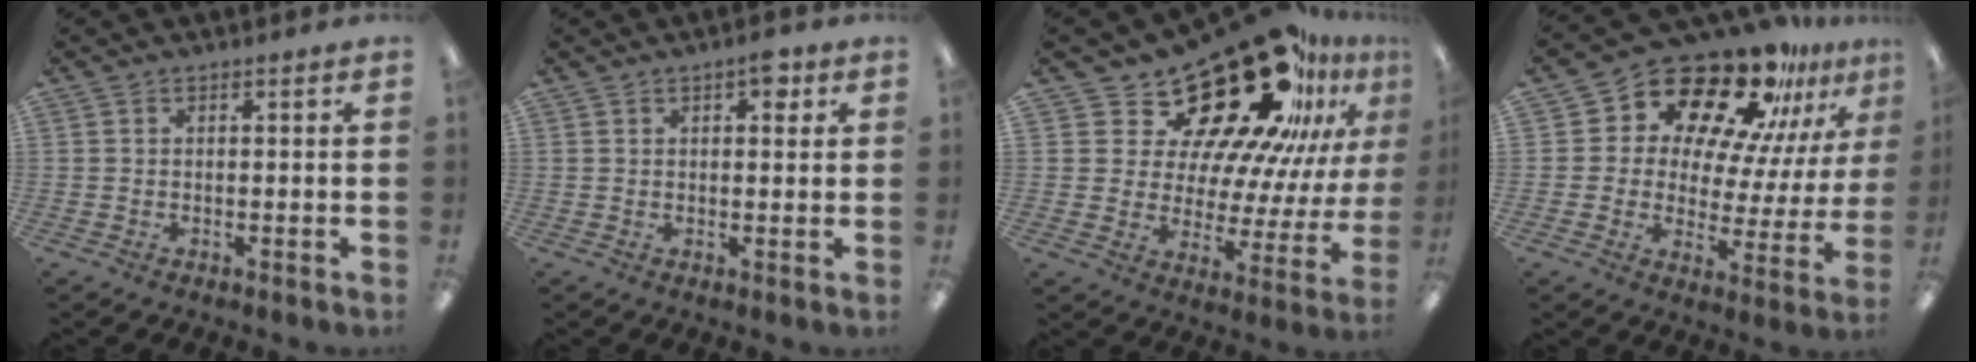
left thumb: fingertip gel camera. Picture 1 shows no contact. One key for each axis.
{"total": 4.3, "fx": 1.7, "fy": 2.1, "fz": 3.3, "tx": -0.036, "ty": -0.007, "tz": 0.022}
{"total": 27.1, "fx": 19.2, "fy": 11.7, "fz": 15.2, "tx": -0.214, "ty": -0.150, "tz": 0.336}
{"total": 18.7, "fx": 14.8, "fy": 8.2, "fz": 8.0, "tx": -0.139, "ty": -0.121, "tz": 0.250}